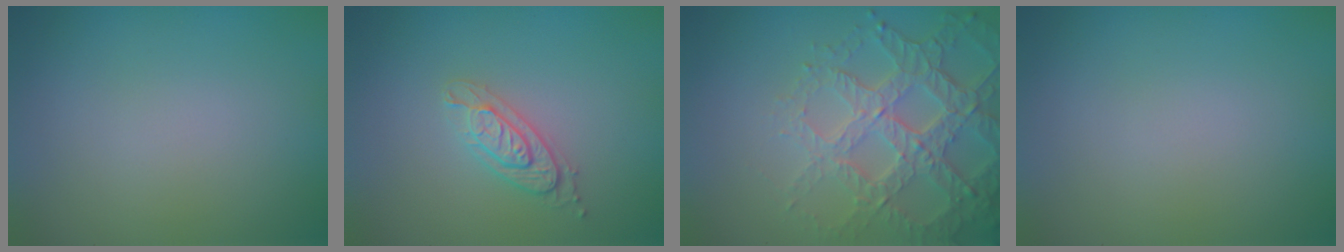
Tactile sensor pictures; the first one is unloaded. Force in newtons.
{"total": 2.1, "press": 2.1, "slide": 0.4}
{"total": 6.2, "press": 4.8, "slide": 3.8}
{"total": 0.0}